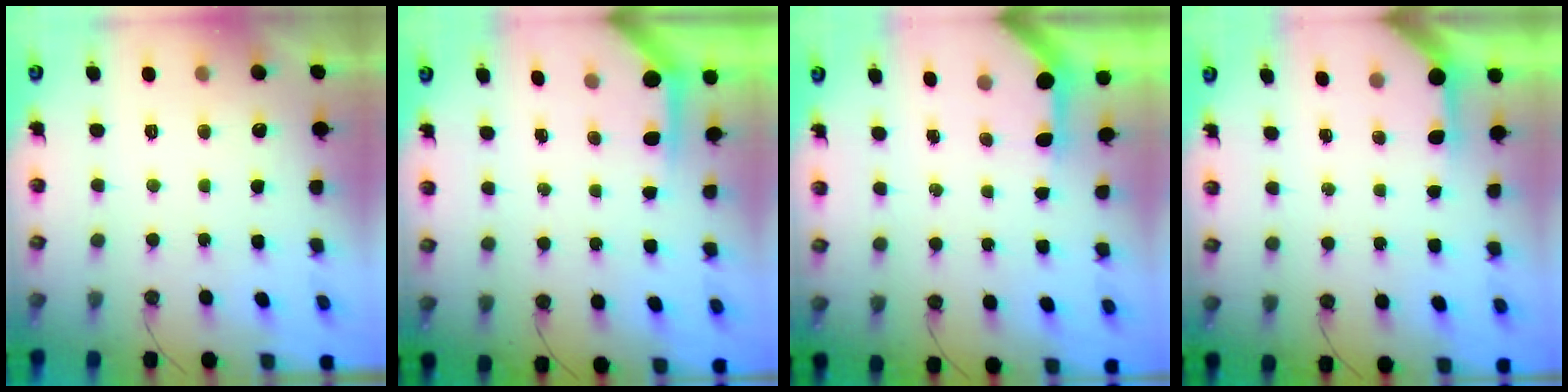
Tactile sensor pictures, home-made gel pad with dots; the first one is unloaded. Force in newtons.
{"total": 3.8, "press": 3.8, "slide": 0.3}
{"total": 3.5, "press": 3.5, "slide": 0.4}
{"total": 3.8, "press": 3.8, "slide": 0.2}